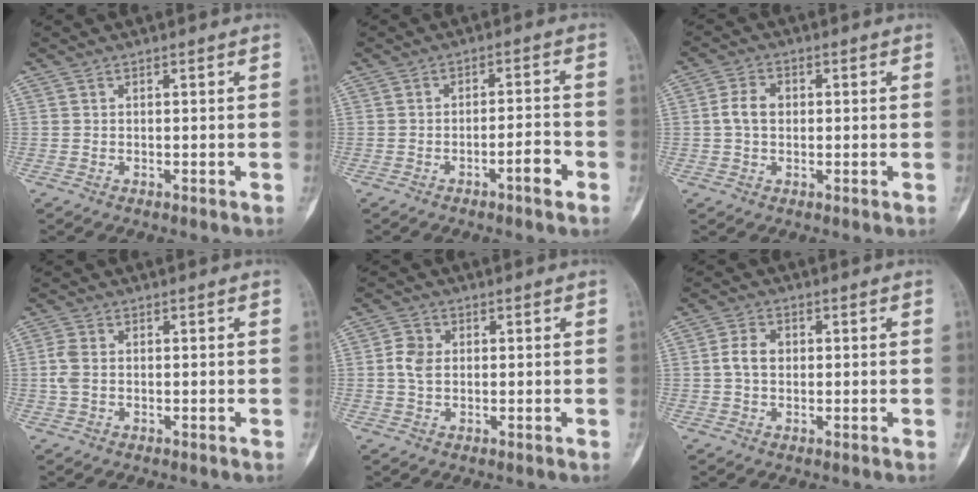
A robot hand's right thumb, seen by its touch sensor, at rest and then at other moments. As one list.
[{"total": 4.4, "force": [-2.4, 0.8, 3.6], "torque": [-0.056, 0.021, -0.039]}, {"total": 4.4, "force": [0.2, 3.2, 3.0], "torque": [-0.059, 0.012, -0.001]}, {"total": 2.9, "force": [-0.1, 1.9, 2.2], "torque": [-0.064, 0.003, -0.006]}, {"total": 3.8, "force": [0.2, 2.8, 2.5], "torque": [-0.047, 0.005, 0.000]}, {"total": 4.0, "force": [0.2, 2.9, 2.8], "torque": [-0.054, 0.010, -0.001]}]